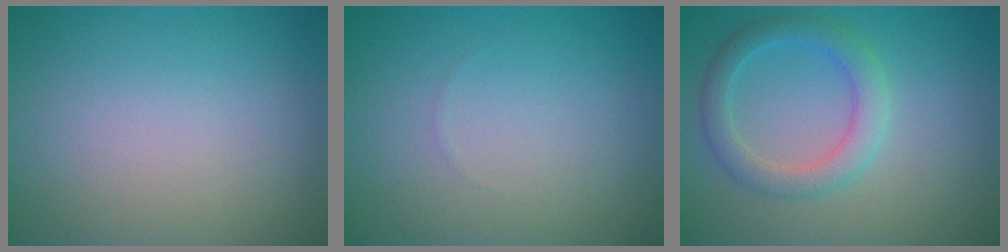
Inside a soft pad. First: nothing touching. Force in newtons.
{"total": 0.0}
{"total": 3.3, "press": 3.3, "slide": 0.2}